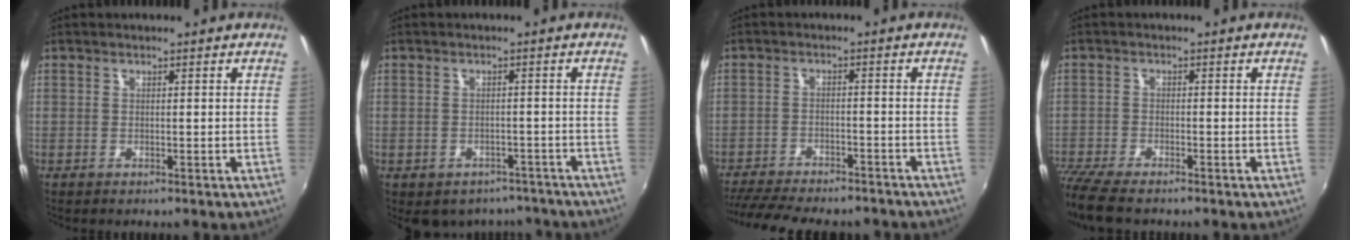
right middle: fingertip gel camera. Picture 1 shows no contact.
{"total": 9.1, "force": [-6.9, 5.1, 3.0], "torque": [-0.064, -0.005, -0.079]}
{"total": 16.3, "force": [-14.1, 3.9, 7.2], "torque": [-0.153, -0.029, -0.204]}
{"total": 6.7, "force": [-5.8, 1.6, 3.1], "torque": [-0.085, -0.031, -0.110]}